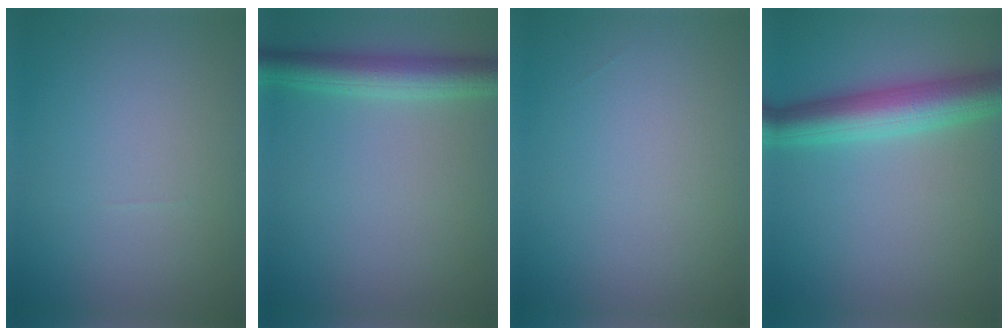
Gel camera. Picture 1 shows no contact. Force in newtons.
{"total": 4.1, "press": 4.1, "slide": 0.1}
{"total": 0.0}
{"total": 6.0, "press": 6.0, "slide": 0.1}